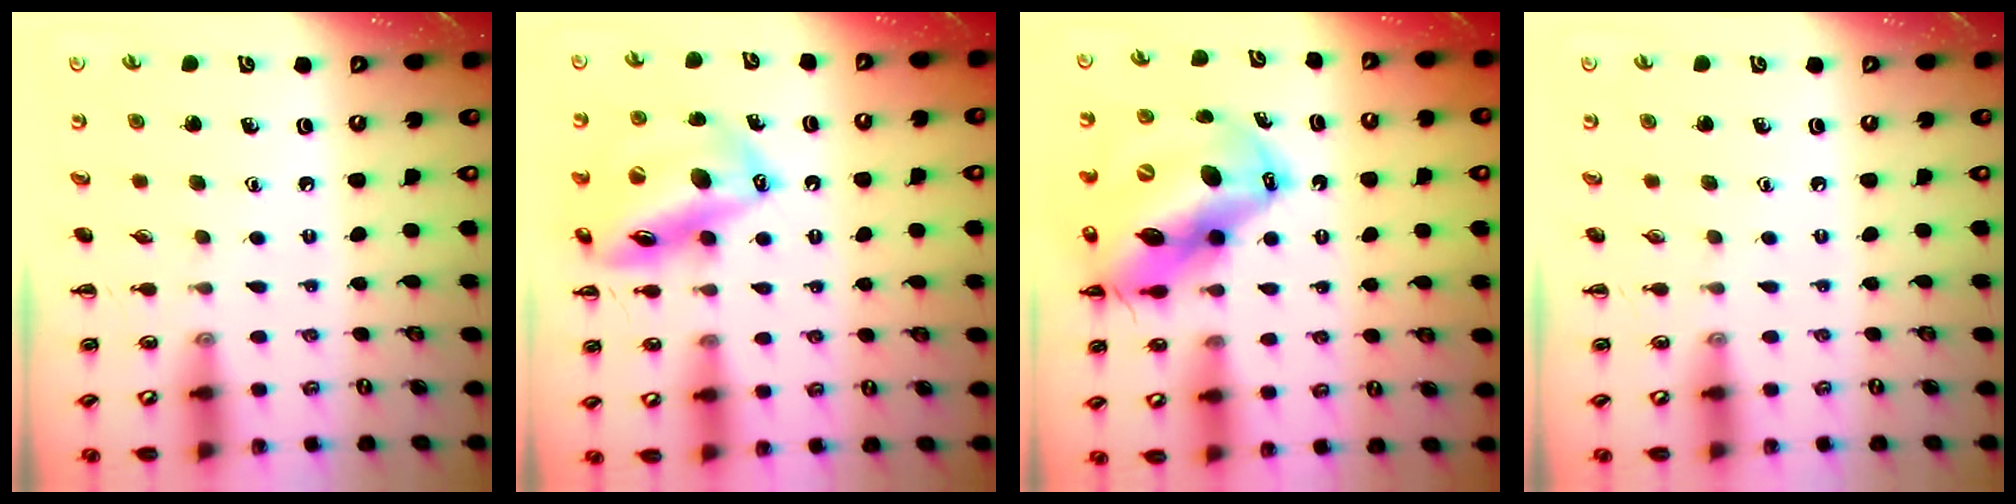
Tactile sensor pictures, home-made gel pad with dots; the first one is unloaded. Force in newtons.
{"total": 17.9, "press": 17.5, "slide": 4.1}
{"total": 19.8, "press": 18.9, "slide": 5.6}
{"total": 0.0}